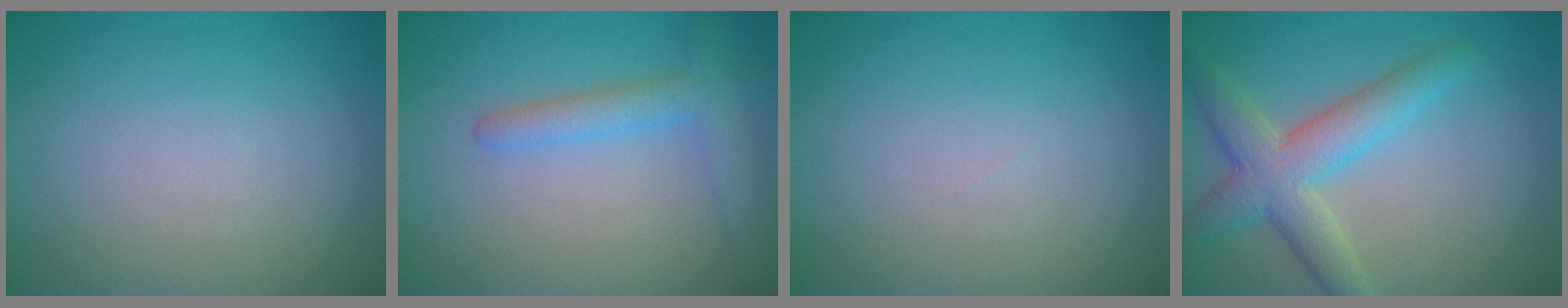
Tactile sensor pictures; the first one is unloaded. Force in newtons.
{"total": 2.9, "press": 2.9, "slide": 0.1}
{"total": 0.0}
{"total": 5.5, "press": 5.4, "slide": 0.3}